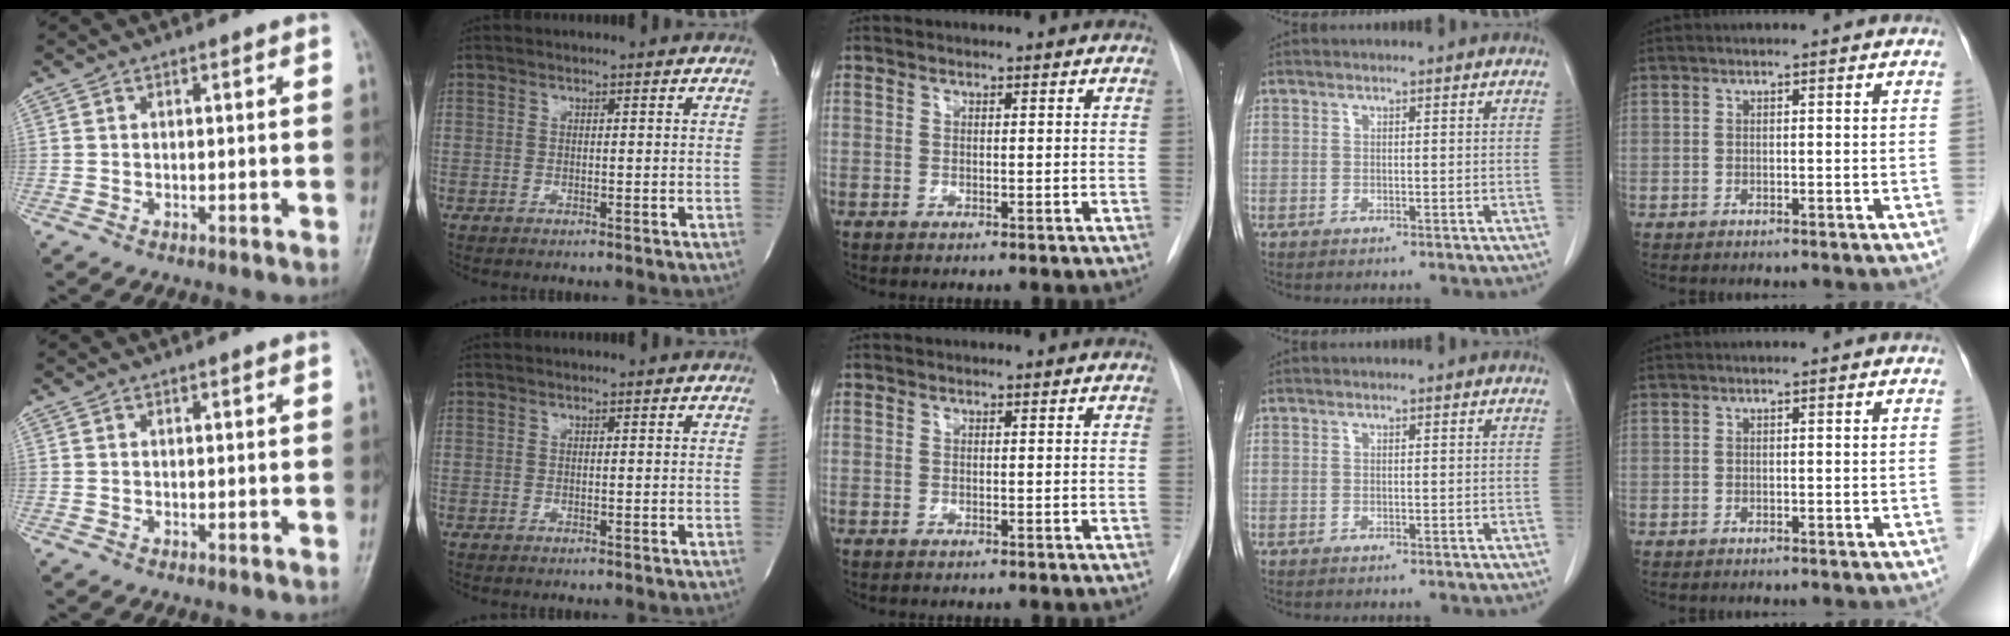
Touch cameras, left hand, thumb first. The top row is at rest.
{}